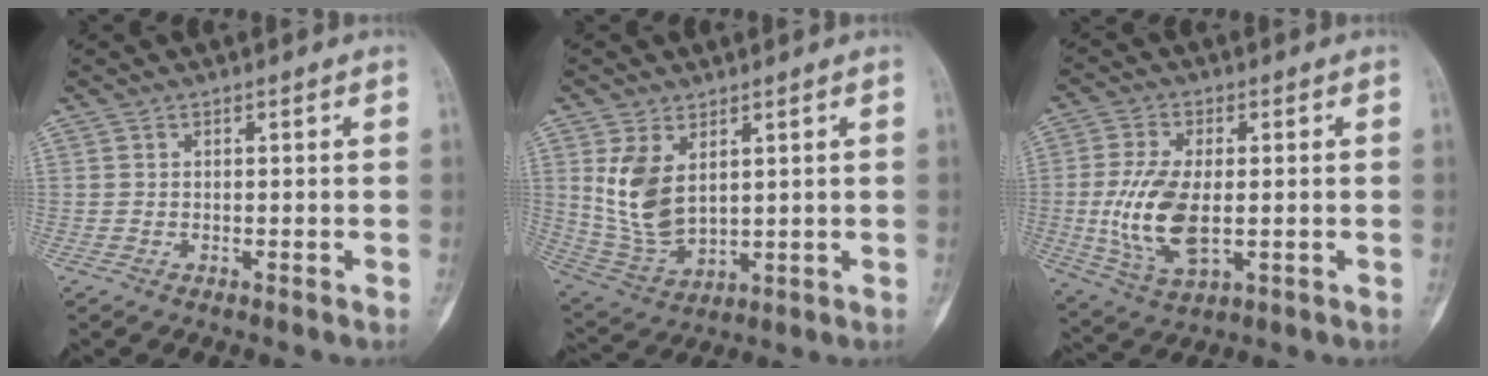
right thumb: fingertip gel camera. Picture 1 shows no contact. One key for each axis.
{"total": 10.6, "fx": 3.2, "fy": 6.2, "fz": 8.0, "tx": -0.147, "ty": -0.019, "tz": 0.081}
{"total": 12.6, "fx": -0.8, "fy": 6.3, "fz": 10.8, "tx": -0.222, "ty": -0.010, "tz": -0.008}